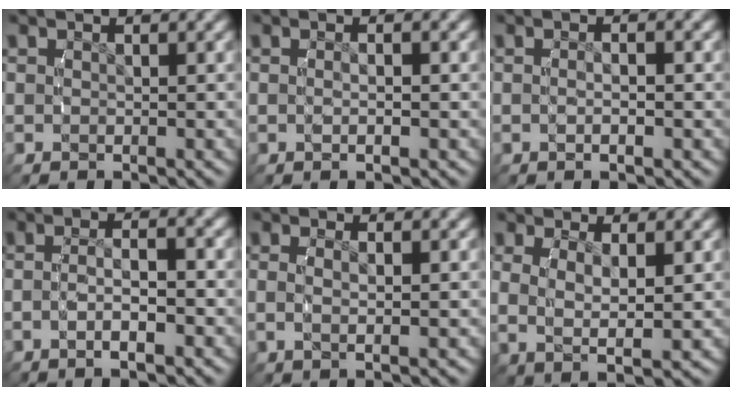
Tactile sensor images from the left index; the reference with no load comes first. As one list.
[{"total": 1.4, "force": [-0.3, -0.2, 1.4], "torque": [-0.029, 0.001, -0.002]}, {"total": 1.8, "force": [-0.4, 0.0, 1.8], "torque": [-0.036, 0.001, -0.006]}, {"total": 3.5, "force": [-1.2, 0.6, 3.3], "torque": [-0.063, 0.005, -0.022]}, {"total": 2.1, "force": [0.2, 0.3, 2.1], "torque": [-0.046, -0.001, 0.007]}, {"total": 4.9, "force": [0.5, 2.4, 4.3], "torque": [-0.090, -0.008, 0.017]}]